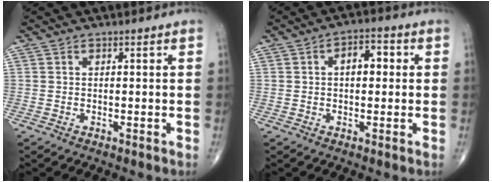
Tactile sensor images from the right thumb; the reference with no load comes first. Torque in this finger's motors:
{"motor_torque": [0.24, 1.49, 0.53, -0.17, 0.03]}